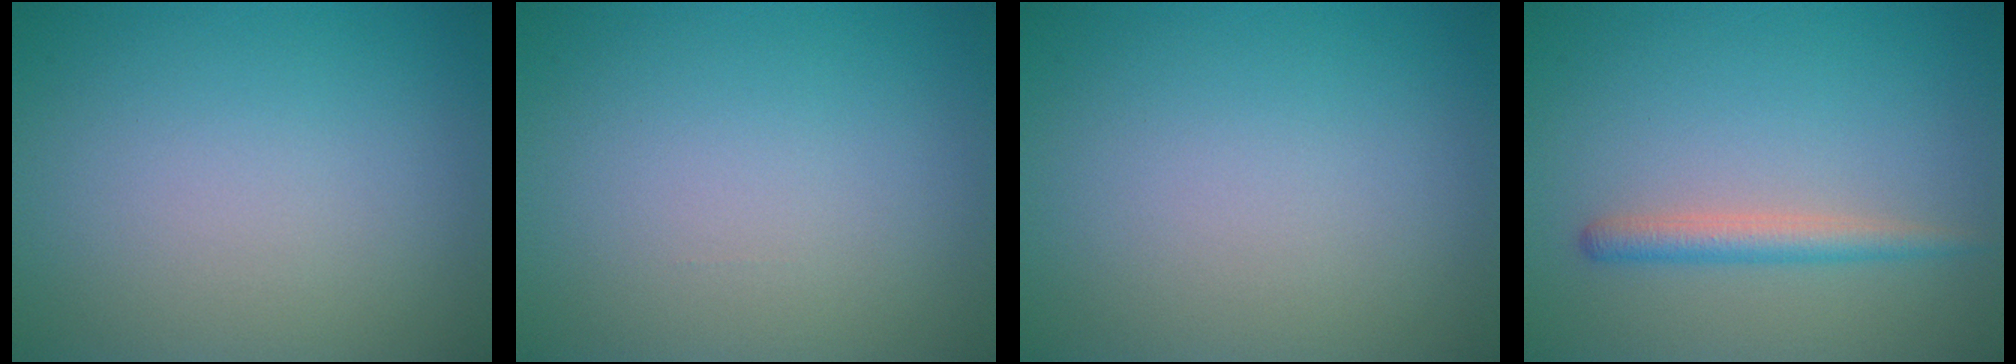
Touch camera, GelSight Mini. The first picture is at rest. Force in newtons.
{"total": 0.0}
{"total": 0.0}
{"total": 2.2, "press": 2.2, "slide": 0.0}